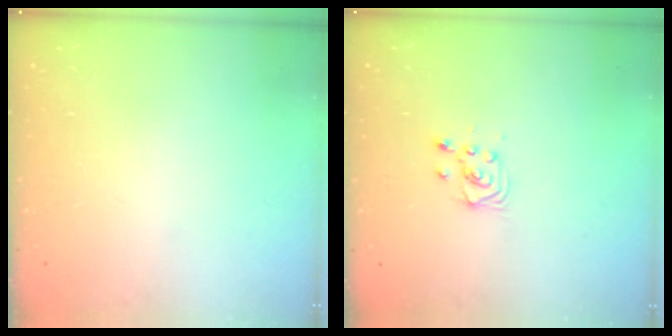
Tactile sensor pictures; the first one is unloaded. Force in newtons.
{"total": 3.4, "press": 3.4, "slide": 0.4}